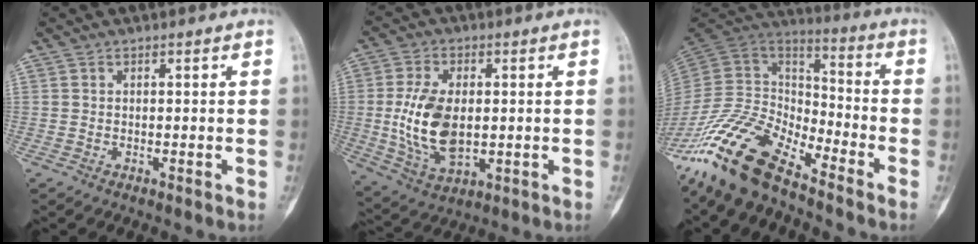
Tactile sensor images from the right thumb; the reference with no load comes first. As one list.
[{"total": 13.3, "force": [-0.1, 7.7, 10.9], "torque": [-0.209, -0.007, 0.010]}, {"total": 16.5, "force": [-12.8, 5.4, 8.9], "torque": [-0.161, 0.076, -0.257]}]